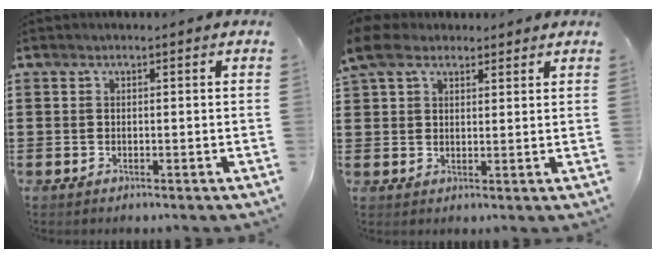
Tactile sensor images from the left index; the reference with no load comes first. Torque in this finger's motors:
{"motor_torque": [1.00, -1.14, 1.06, 0.21]}